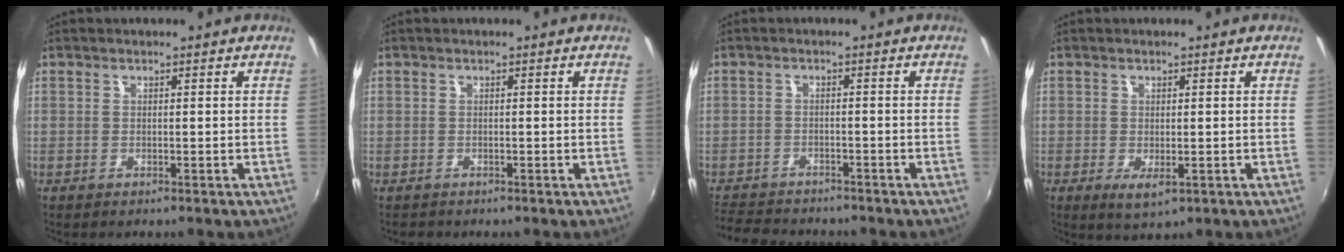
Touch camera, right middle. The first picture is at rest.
{"total": 0.9, "force": [-0.6, 0.7, -0.2], "torque": [0.000, 0.002, -0.009]}
{"total": 7.3, "force": [-6.6, 2.7, 1.6], "torque": [-0.059, 0.001, -0.112]}
{"total": 3.1, "force": [-0.7, 1.4, 2.6], "torque": [-0.045, -0.012, -0.007]}